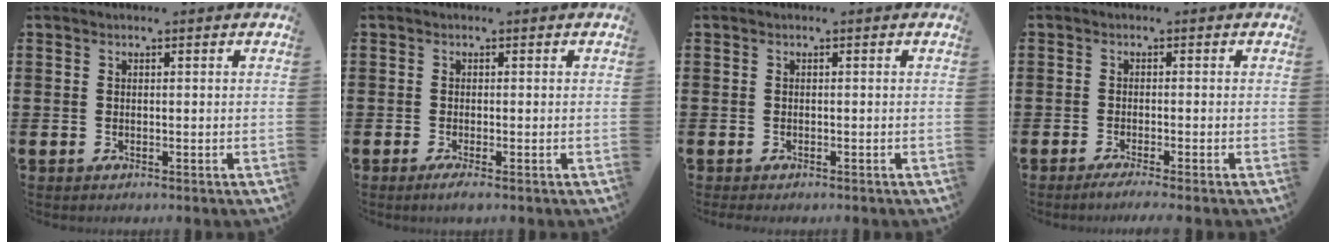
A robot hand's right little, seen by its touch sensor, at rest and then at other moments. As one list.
[{"total": 1.0, "force": [-0.4, 0.1, 1.0], "torque": [-0.009, -0.007, -0.009]}, {"total": 0.0}, {"total": 1.4, "force": [-1.0, -0.1, 1.0], "torque": [-0.013, -0.002, -0.019]}]